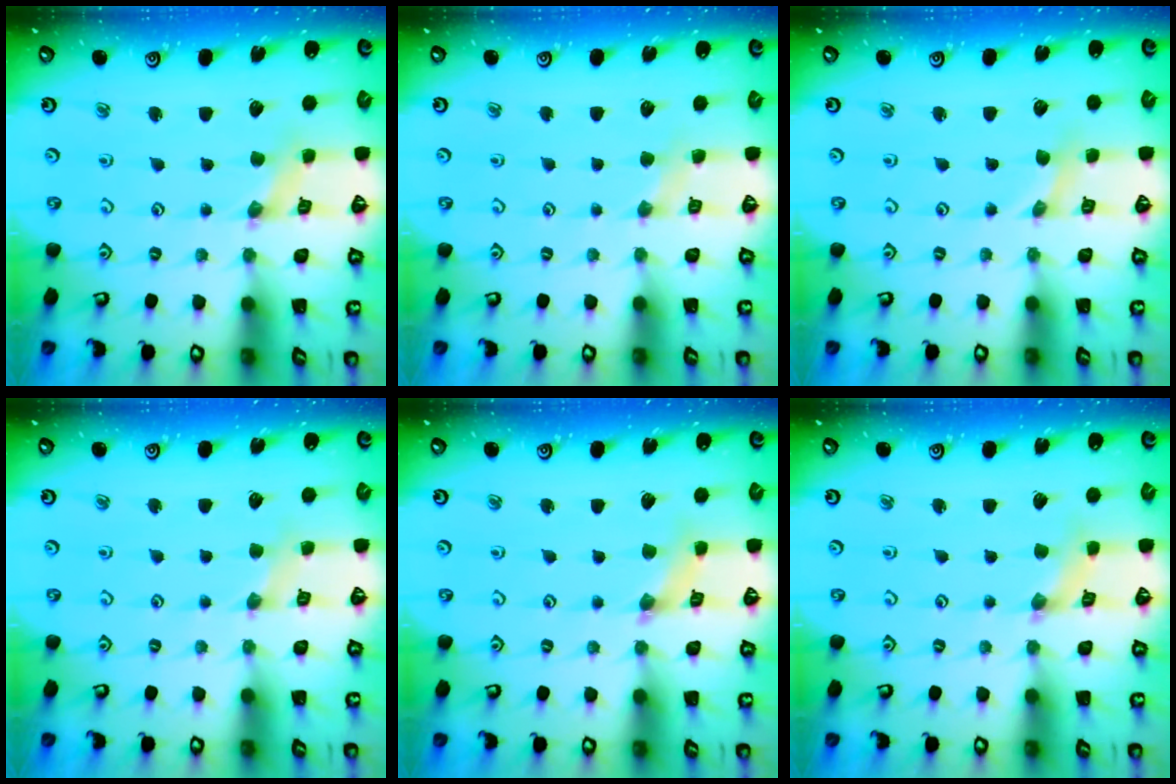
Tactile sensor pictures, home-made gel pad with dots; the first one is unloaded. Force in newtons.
{"total": 2.2, "press": 2.2, "slide": 0.4}
{"total": 0.8, "press": 0.8, "slide": 0.2}
{"total": 2.0, "press": 2.0, "slide": 0.4}
{"total": 1.9, "press": 1.8, "slide": 0.3}
{"total": 1.5, "press": 1.5, "slide": 0.4}